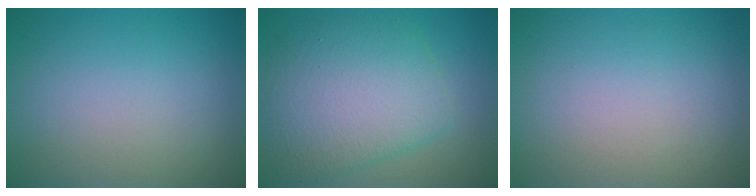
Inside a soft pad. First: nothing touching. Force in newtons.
{"total": 8.0, "press": 8.0, "slide": 0.1}
{"total": 0.0}